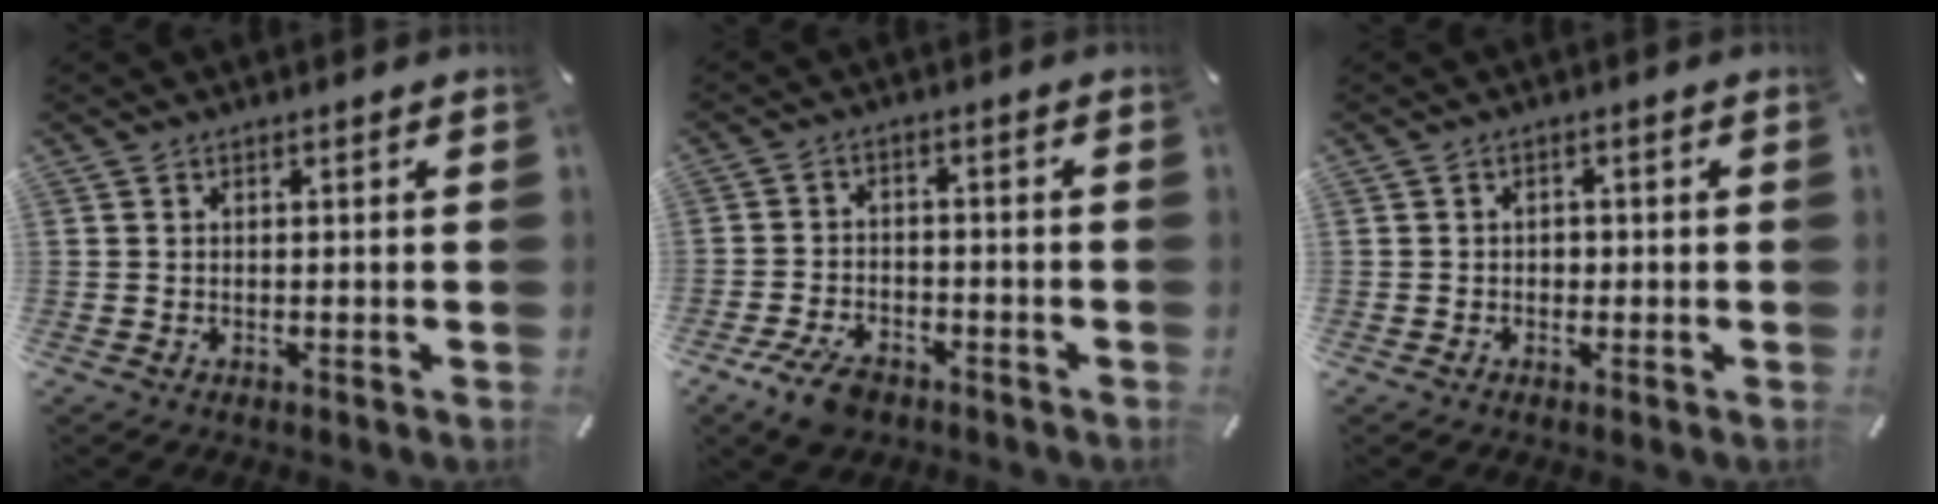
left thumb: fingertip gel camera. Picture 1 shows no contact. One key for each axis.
{"total": 6.7, "fx": -4.4, "fy": 3.6, "fz": 3.5, "tx": -0.076, "ty": 0.020, "tz": -0.082}
{"total": 1.2, "fx": -0.3, "fy": 1.1, "fz": 0.5, "tx": -0.011, "ty": 0.005, "tz": -0.009}